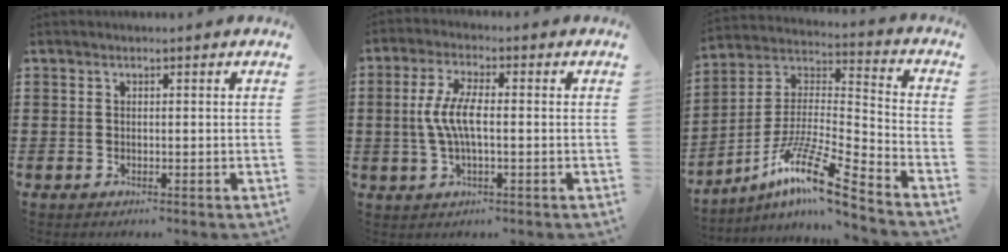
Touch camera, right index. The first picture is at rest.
{"total": 6.0, "force": [-0.4, 1.6, 5.7], "torque": [-0.129, -0.005, -0.017]}
{"total": 13.0, "force": [-9.6, 0.5, 8.8], "torque": [-0.171, 0.001, -0.189]}